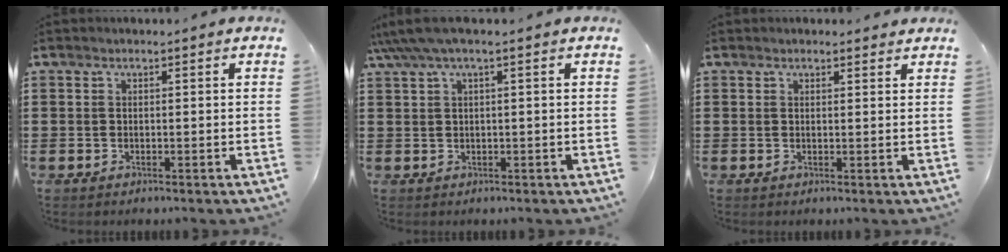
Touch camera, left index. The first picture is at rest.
{"total": 2.8, "force": [0.9, 0.2, 2.6], "torque": [-0.065, -0.005, 0.010]}
{"total": 1.3, "force": [1.2, 0.4, 0.2], "torque": [-0.007, 0.004, 0.023]}